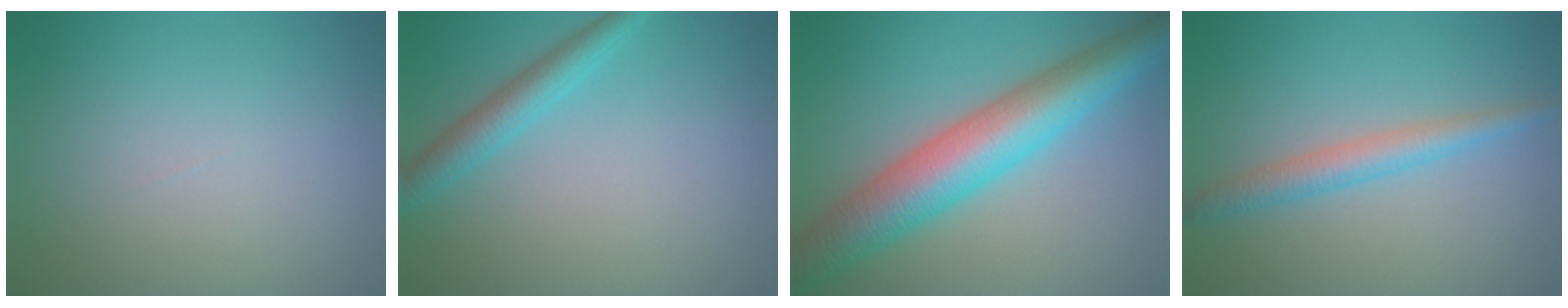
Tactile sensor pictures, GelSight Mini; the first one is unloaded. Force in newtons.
{"total": 3.0, "press": 3.0, "slide": 0.0}
{"total": 9.2, "press": 9.2, "slide": 0.2}
{"total": 2.9, "press": 2.9, "slide": 0.1}